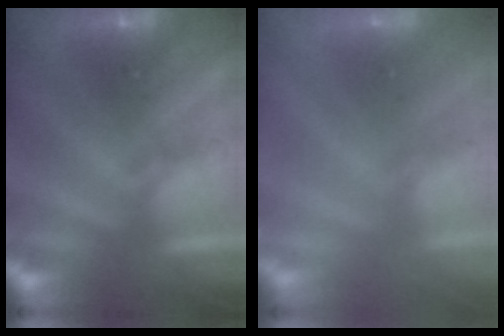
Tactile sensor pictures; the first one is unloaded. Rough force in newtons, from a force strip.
{"total": 3.4}